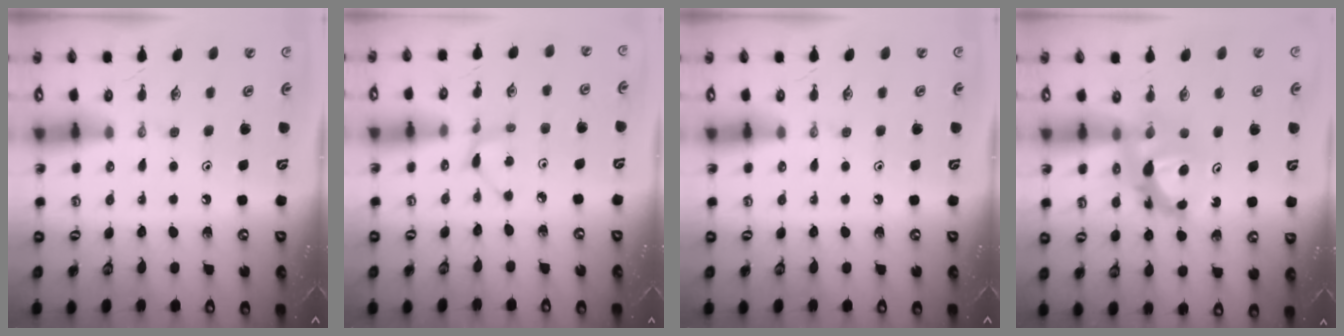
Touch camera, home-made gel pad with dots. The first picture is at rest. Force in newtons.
{"total": 3.9, "press": 3.8, "slide": 0.5}
{"total": 0.0}
{"total": 8.2, "press": 8.1, "slide": 0.5}